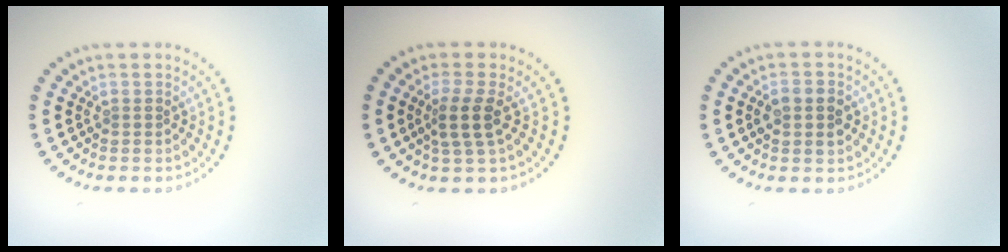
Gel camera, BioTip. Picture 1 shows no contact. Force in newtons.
{"total": 2.5, "press": 2.0, "slide": 1.5}
{"total": 2.7, "press": 2.7, "slide": 0.2}